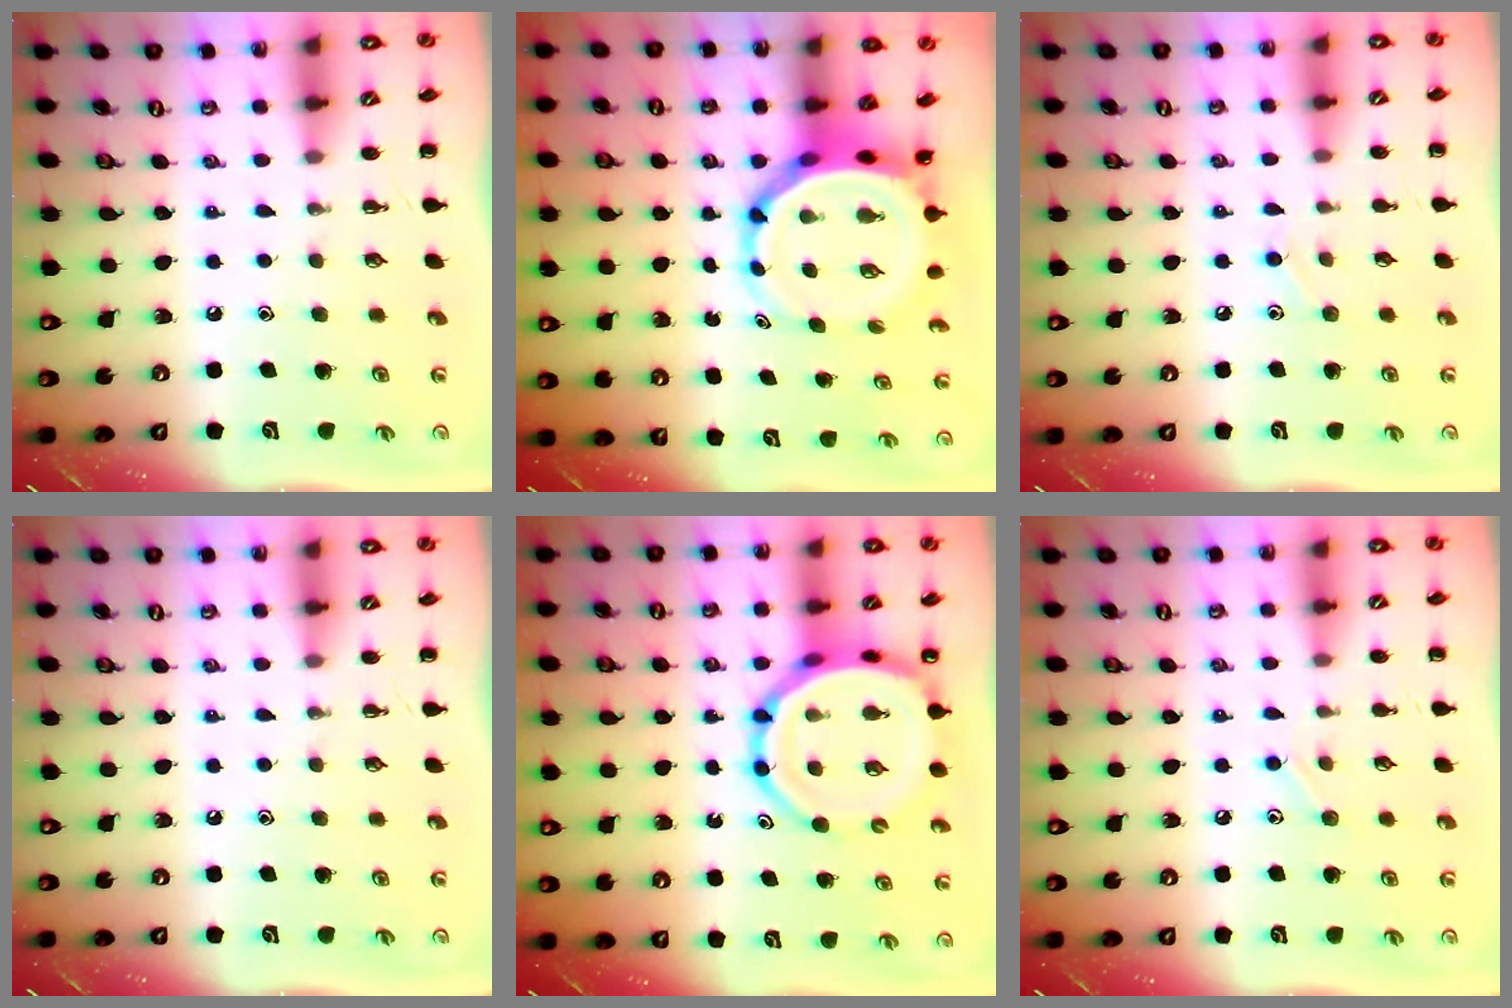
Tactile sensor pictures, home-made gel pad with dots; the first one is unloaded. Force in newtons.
{"total": 7.0, "press": 6.7, "slide": 2.1}
{"total": 6.4, "press": 6.0, "slide": 2.3}
{"total": 0.0}
{"total": 13.5, "press": 13.1, "slide": 3.3}
{"total": 7.7, "press": 7.3, "slide": 2.5}